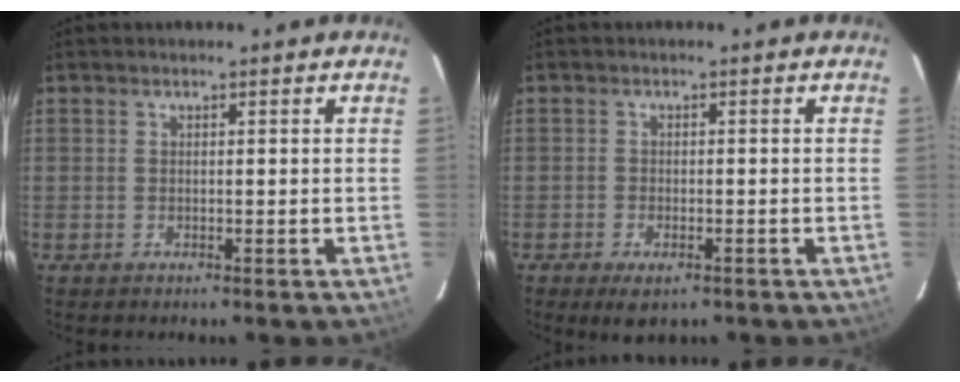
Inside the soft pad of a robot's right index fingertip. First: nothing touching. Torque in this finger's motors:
{"motor_torque": [0.39, -0.39, 0.12, 0.02]}